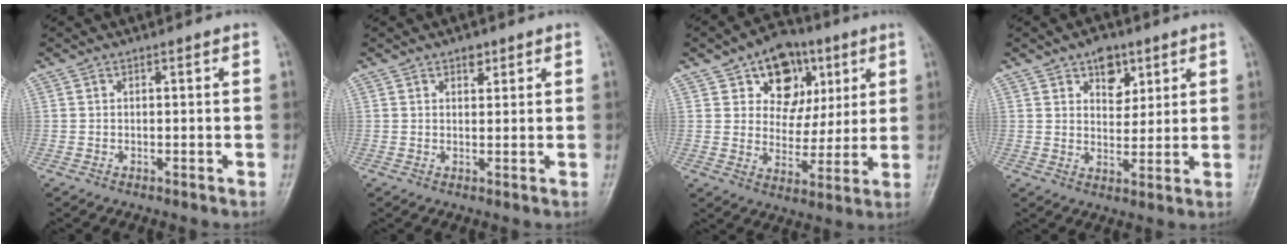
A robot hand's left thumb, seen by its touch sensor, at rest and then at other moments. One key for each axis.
{"total": 2.1, "fx": 1.3, "fy": 1.3, "fz": 1.1, "tx": -0.004, "ty": -0.006, "tz": 0.019}
{"total": 13.6, "fx": 6.2, "fy": 9.9, "fz": 7.0, "tx": -0.053, "ty": -0.020, "tz": 0.098}
{"total": 6.7, "fx": 3.6, "fy": 4.3, "fz": 3.6, "tx": -0.021, "ty": -0.018, "tz": 0.054}